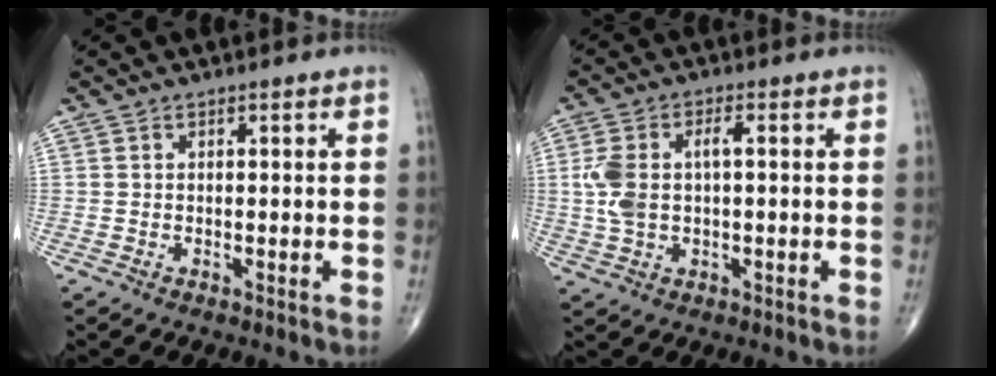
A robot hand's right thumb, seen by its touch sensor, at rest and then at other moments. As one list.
[{"total": 7.7, "force": [0.5, 4.0, 6.6], "torque": [-0.153, 0.019, 0.011]}]